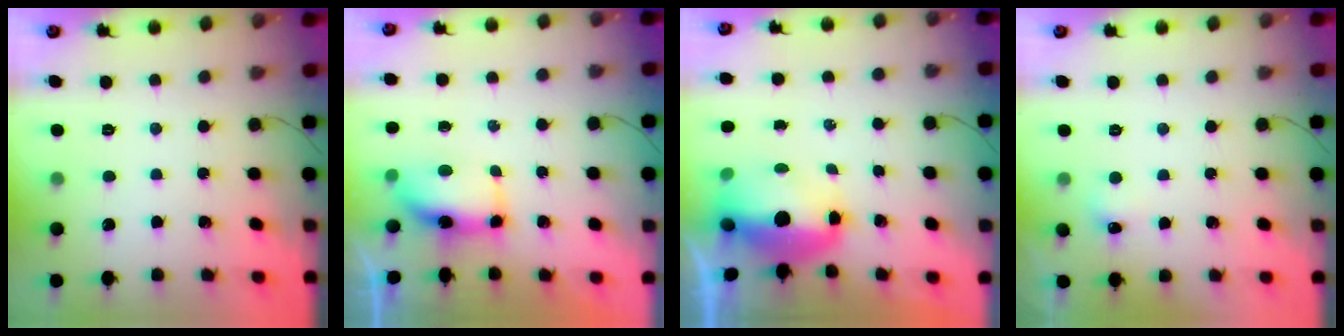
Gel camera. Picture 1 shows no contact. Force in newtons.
{"total": 7.0, "press": 6.9, "slide": 1.1}
{"total": 7.0, "press": 6.9, "slide": 0.8}
{"total": 4.8, "press": 4.7, "slide": 1.1}